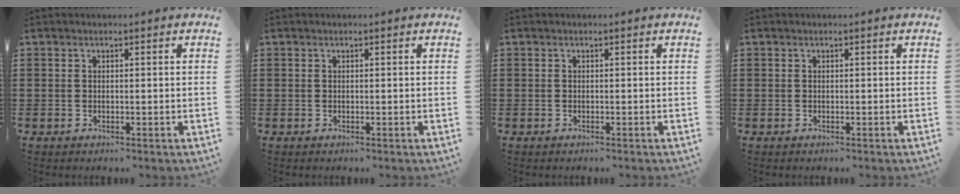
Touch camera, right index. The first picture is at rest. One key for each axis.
{"total": 0.0}
{"total": 0.0}
{"total": 0.0}